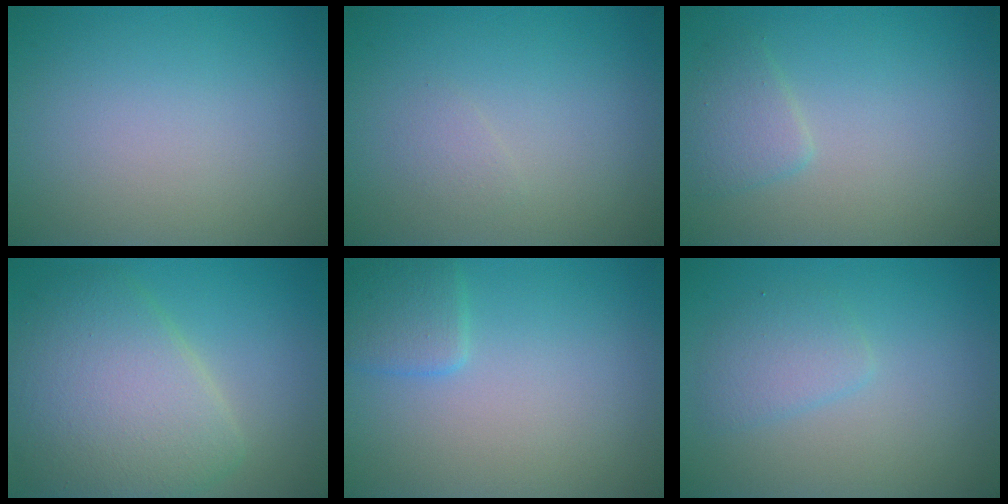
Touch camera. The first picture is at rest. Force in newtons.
{"total": 0.8, "press": 0.8, "slide": 0.0}
{"total": 1.9, "press": 1.9, "slide": 0.1}
{"total": 7.7, "press": 7.7, "slide": 0.4}
{"total": 2.1, "press": 2.1, "slide": 0.1}
{"total": 2.0, "press": 2.0, "slide": 0.0}